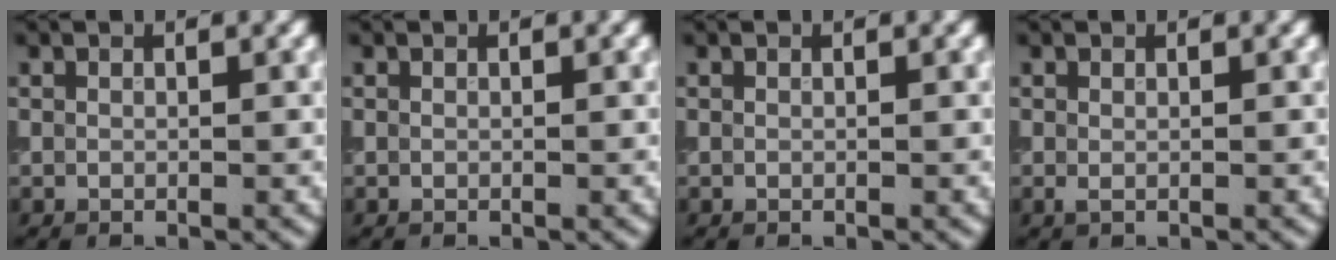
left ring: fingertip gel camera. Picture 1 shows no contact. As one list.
[{"total": 0.0}, {"total": 0.0}, {"total": 0.5, "force": [0.0, 0.3, 0.4], "torque": [-0.011, -0.003, 0.000]}]